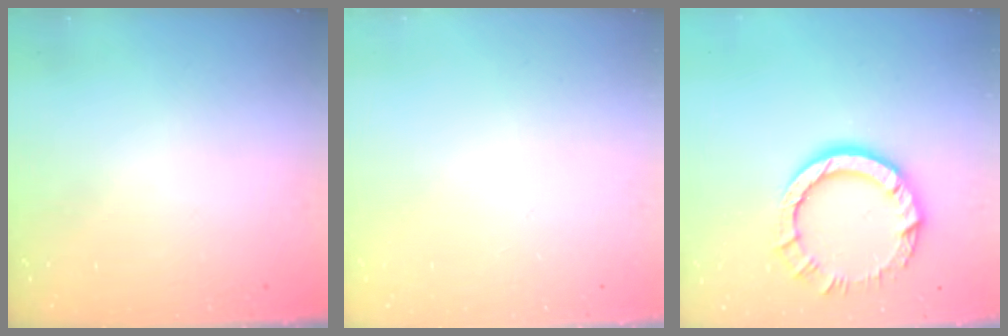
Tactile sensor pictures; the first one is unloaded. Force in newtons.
{"total": 0.0}
{"total": 10.6, "press": 10.5, "slide": 1.1}